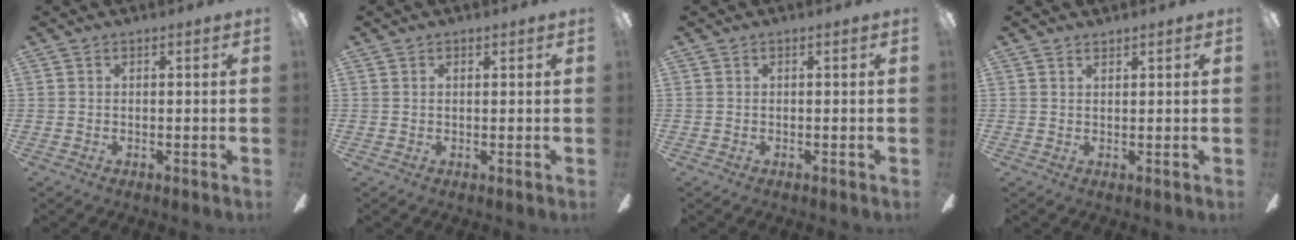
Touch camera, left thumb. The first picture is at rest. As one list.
[{"total": 0.7, "force": [0.5, 0.4, 0.2], "torque": [-0.005, 0.002, 0.009]}, {"total": 0.0}, {"total": 1.1, "force": [1.1, 0.1, 0.0], "torque": [-0.002, -0.002, 0.022]}]